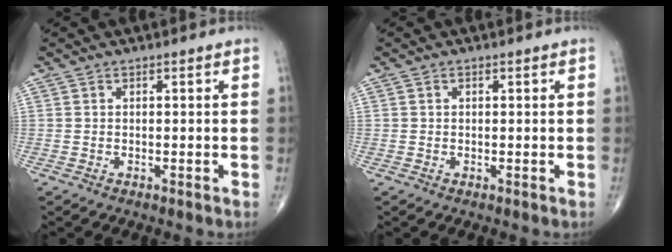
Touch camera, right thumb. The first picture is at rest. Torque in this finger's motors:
{"motor_torque": [-0.05, -0.21, -0.04, 0.16, 0.03]}